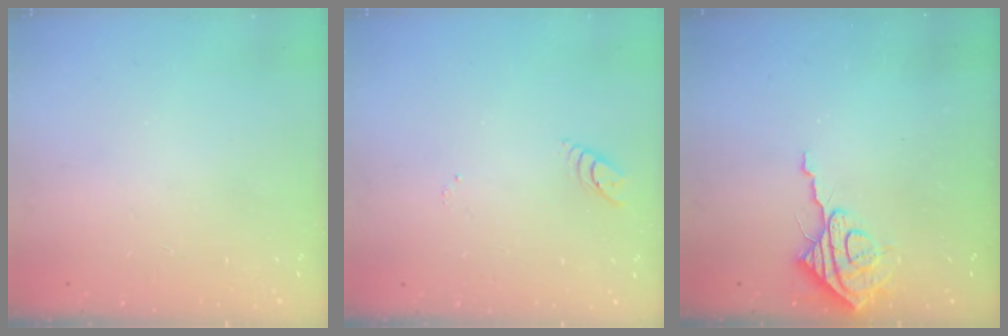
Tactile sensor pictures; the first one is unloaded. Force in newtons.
{"total": 3.0, "press": 3.0, "slide": 0.3}
{"total": 8.8, "press": 8.7, "slide": 0.8}